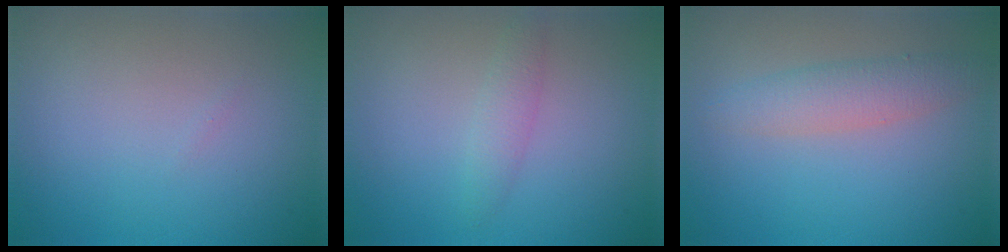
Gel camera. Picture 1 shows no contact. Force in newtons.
{"total": 1.5, "press": 1.5, "slide": 0.0}
{"total": 2.9, "press": 2.9, "slide": 0.1}